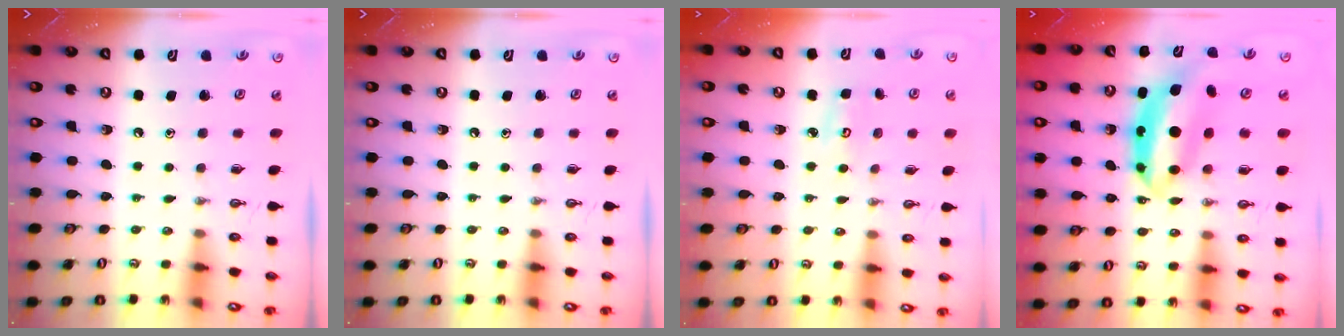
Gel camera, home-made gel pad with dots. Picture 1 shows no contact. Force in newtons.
{"total": 0.0}
{"total": 4.6, "press": 4.6, "slide": 0.2}
{"total": 9.6, "press": 9.5, "slide": 0.8}